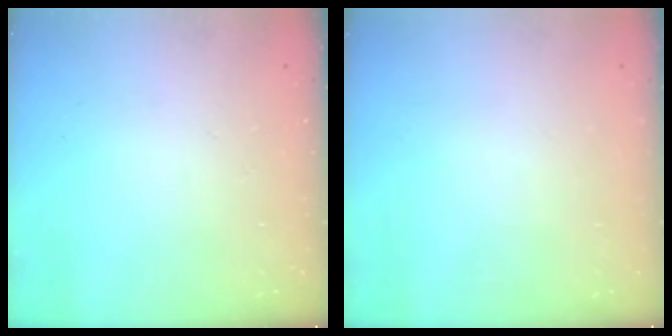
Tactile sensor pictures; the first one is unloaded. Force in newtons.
{"total": 0.0}